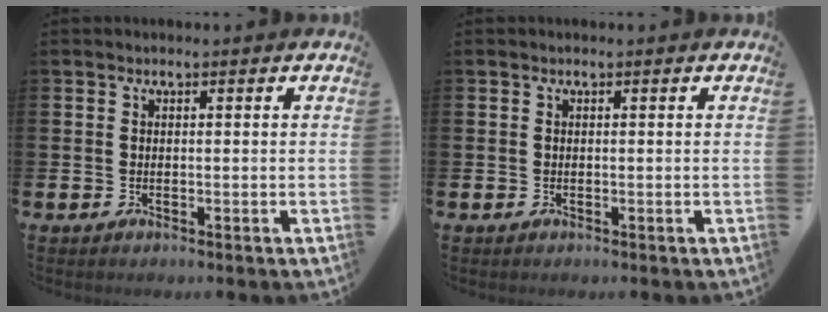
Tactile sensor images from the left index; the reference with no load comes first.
{"total": 0.0}